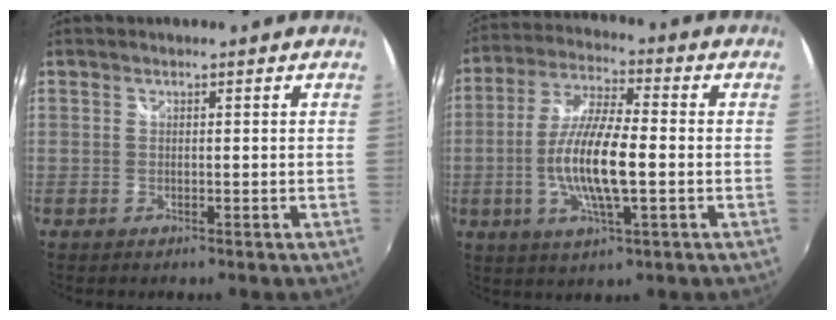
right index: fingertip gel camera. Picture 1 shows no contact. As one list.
[{"total": 12.3, "force": [-2.2, 2.7, 11.8], "torque": [-0.238, 0.001, -0.043]}]